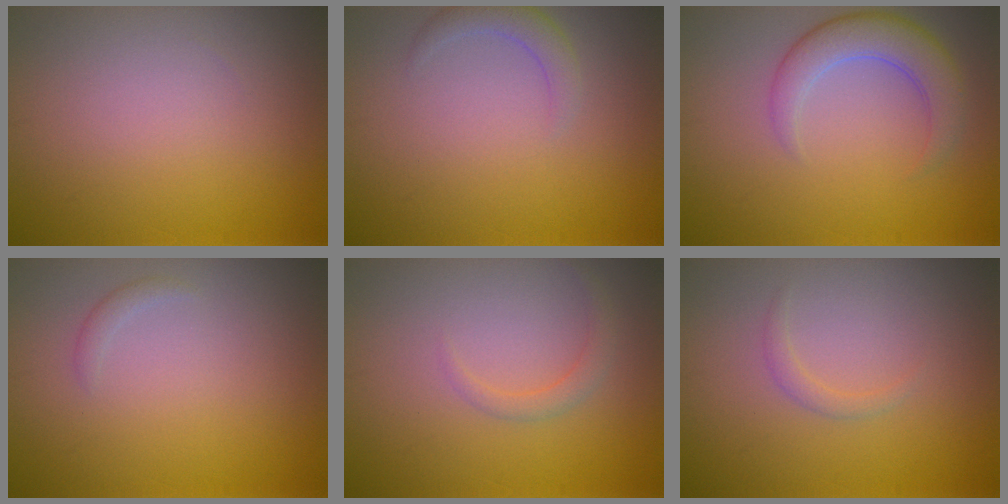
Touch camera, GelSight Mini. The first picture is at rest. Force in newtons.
{"total": 1.9, "press": 1.9, "slide": 0.0}
{"total": 5.3, "press": 5.3, "slide": 0.1}
{"total": 0.8, "press": 0.8, "slide": 0.1}
{"total": 1.3, "press": 1.3, "slide": 0.1}
{"total": 0.9, "press": 0.9, "slide": 0.1}